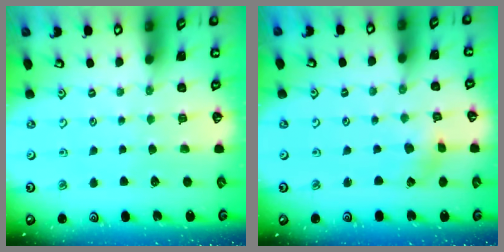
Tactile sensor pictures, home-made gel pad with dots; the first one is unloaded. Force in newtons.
{"total": 1.1, "press": 1.1, "slide": 0.3}